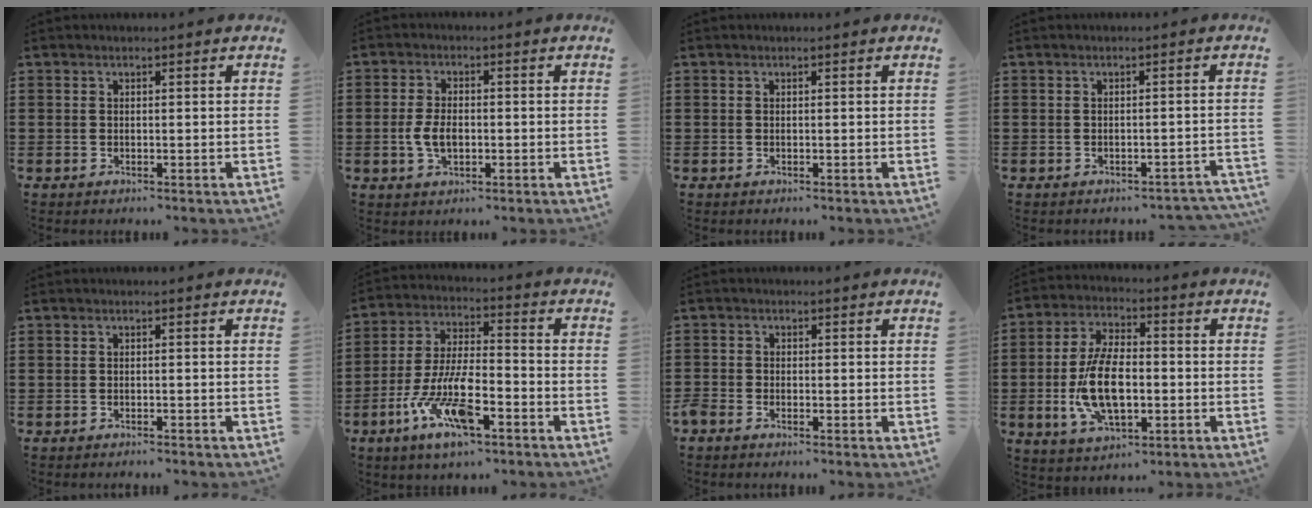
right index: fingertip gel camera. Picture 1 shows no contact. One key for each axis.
{"total": 4.2, "fx": -0.6, "fy": 2.4, "fz": 3.4, "tx": -0.078, "ty": 0.002, "tz": -0.015}
{"total": 0.0}
{"total": 1.2, "fx": -1.1, "fy": 0.4, "fz": 0.4, "tx": -0.013, "ty": 0.001, "tz": -0.023}
{"total": 0.6, "fx": -0.6, "fy": 0.1, "fz": 0.0, "tx": -0.003, "ty": 0.000, "tz": -0.012}
{"total": 11.7, "fx": -6.1, "fy": 3.8, "fz": 9.2, "tx": -0.205, "ty": 0.000, "tz": -0.117}
{"total": 1.3, "fx": -1.3, "fy": 0.3, "fz": 0.2, "tx": -0.014, "ty": -0.002, "tz": -0.028}
{"total": 10.6, "fx": -1.7, "fy": 5.2, "fz": 9.1, "tx": -0.197, "ty": -0.001, "tz": -0.032}